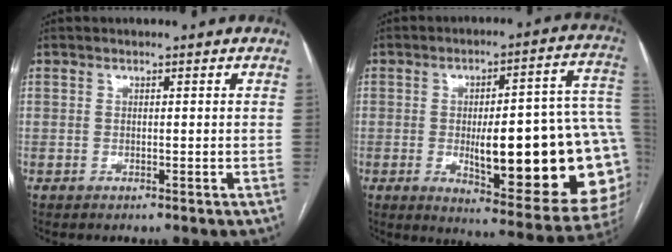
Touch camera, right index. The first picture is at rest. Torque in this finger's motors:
{"motor_torque": [2.14, 0.00, 1.05, 0.21]}